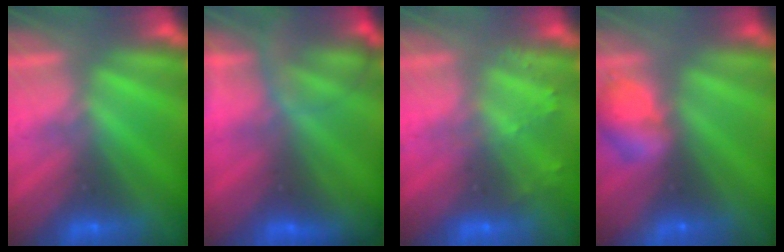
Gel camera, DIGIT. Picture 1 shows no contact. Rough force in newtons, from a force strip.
{"total": 8.8}
{"total": 2.2}
{"total": 5.6}